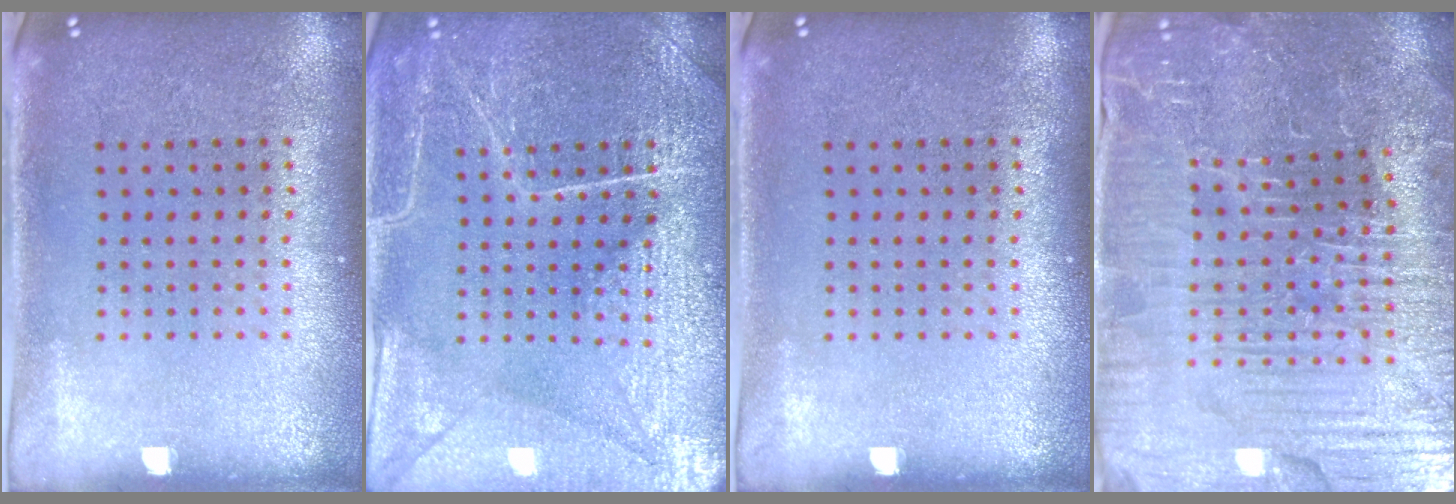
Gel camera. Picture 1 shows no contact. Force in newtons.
{"total": 4.1, "press": 4.1, "slide": 0.4}
{"total": 0.0}
{"total": 5.1, "press": 5.0, "slide": 1.3}